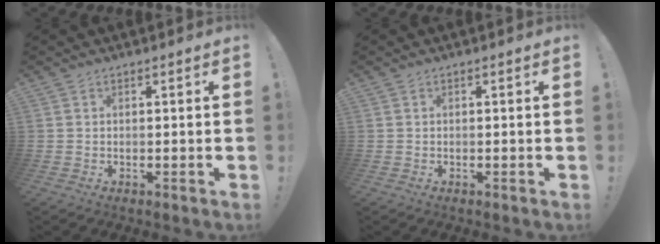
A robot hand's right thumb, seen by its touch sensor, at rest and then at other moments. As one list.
[{"total": 0.0}]